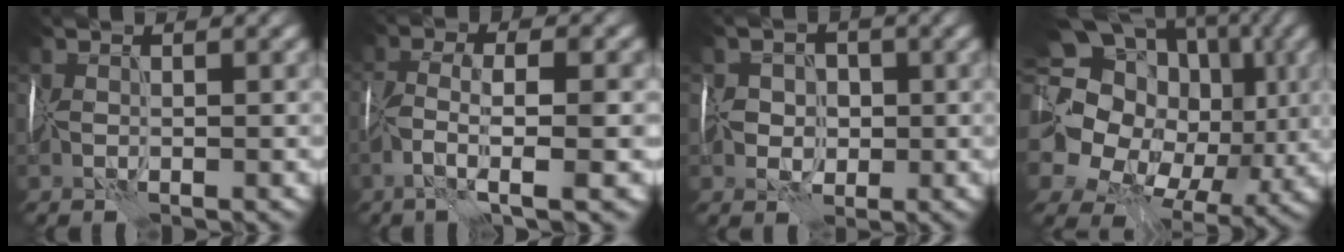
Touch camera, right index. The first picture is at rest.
{"total": 5.3, "force": [-1.7, 1.3, 4.9], "torque": [-0.093, 0.006, -0.035]}
{"total": 3.0, "force": [-0.1, 2.6, 1.5], "torque": [-0.017, 0.001, -0.006]}
{"total": 20.5, "force": [3.6, 16.5, 11.6], "torque": [-0.216, 0.016, 0.060]}